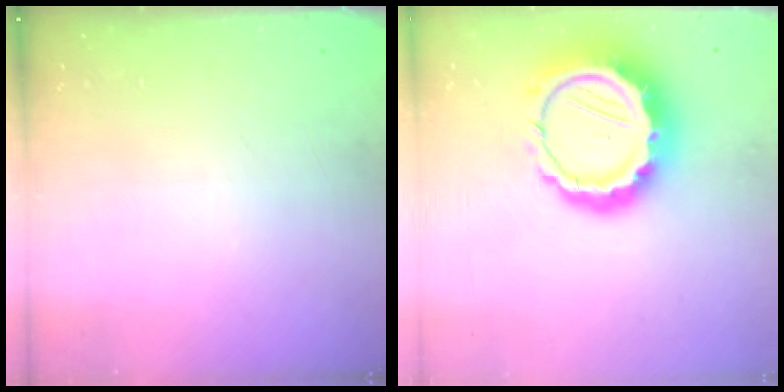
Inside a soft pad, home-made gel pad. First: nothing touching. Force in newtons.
{"total": 18.0, "press": 17.6, "slide": 3.9}